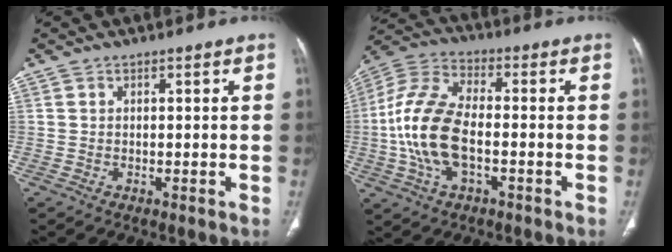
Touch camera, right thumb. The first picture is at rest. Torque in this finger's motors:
{"motor_torque": [0.04, 0.88, 0.72, 0.72, 0.53]}